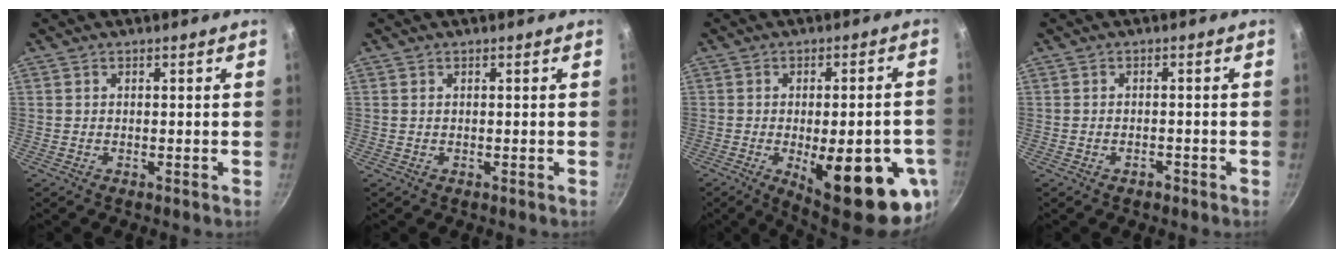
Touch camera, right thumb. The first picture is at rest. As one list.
[{"total": 0.0}, {"total": 21.5, "force": [-6.8, 7.3, 19.0], "torque": [-0.219, -0.005, -0.078]}, {"total": 1.3, "force": [-1.0, 0.6, 0.6], "torque": [-0.007, 0.009, -0.011]}]